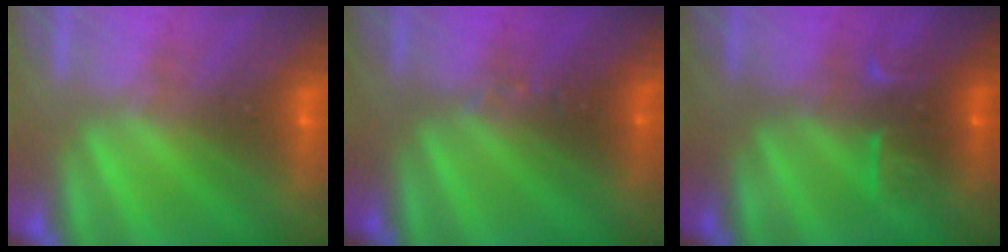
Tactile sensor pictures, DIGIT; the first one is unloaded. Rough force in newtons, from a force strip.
{"total": 2.4}
{"total": 2.4}